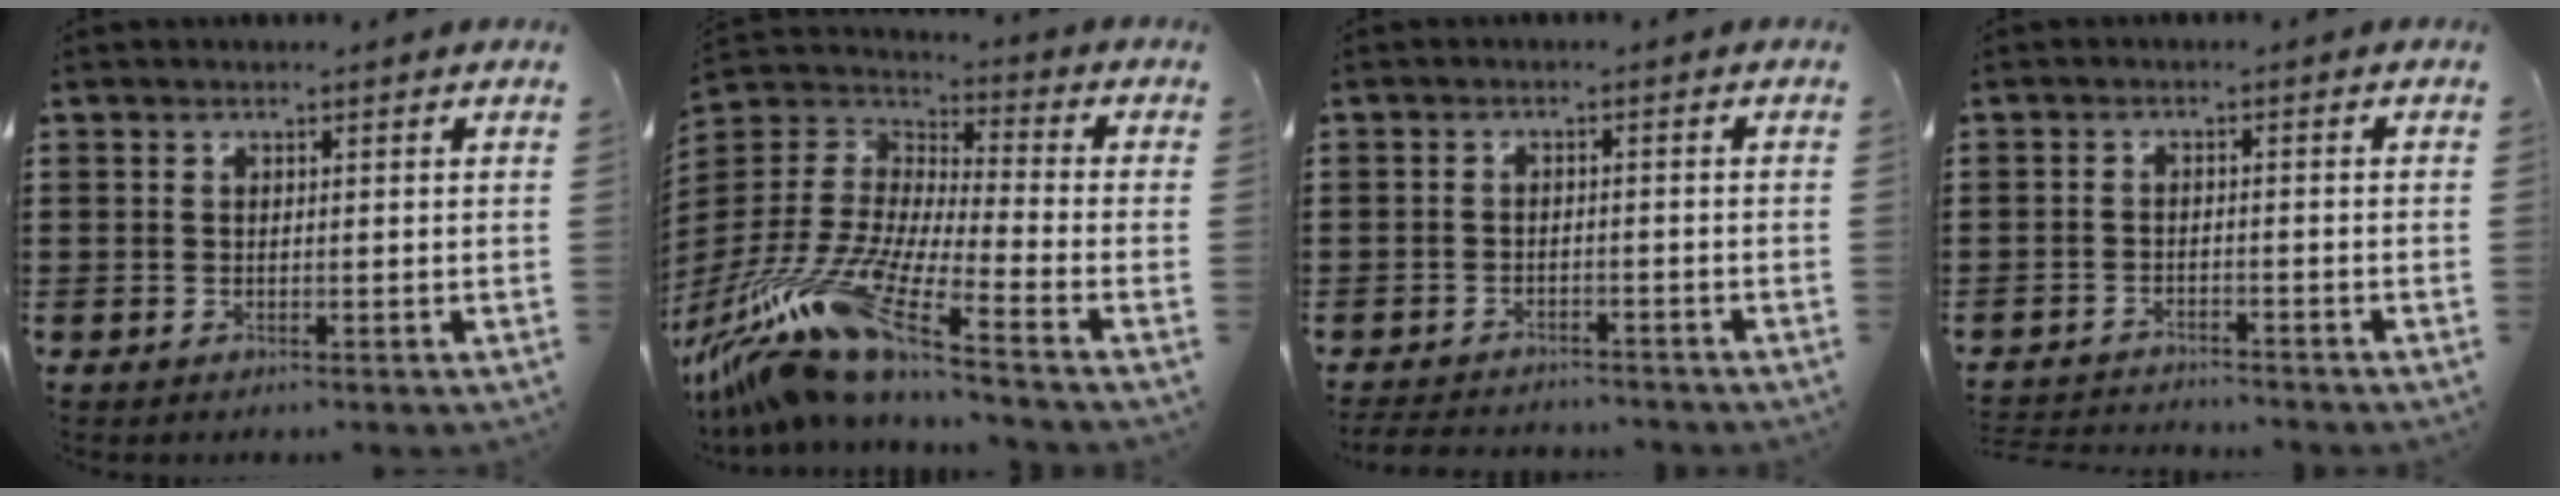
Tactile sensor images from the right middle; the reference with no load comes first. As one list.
[{"total": 14.7, "force": [-10.6, 1.7, 10.1], "torque": [-0.244, -0.010, -0.210]}, {"total": 3.0, "force": [-2.9, 0.5, 0.0], "torque": [-0.005, -0.001, -0.064]}, {"total": 2.5, "force": [-2.5, 0.2, -0.1], "torque": [-0.005, 0.001, -0.054]}]